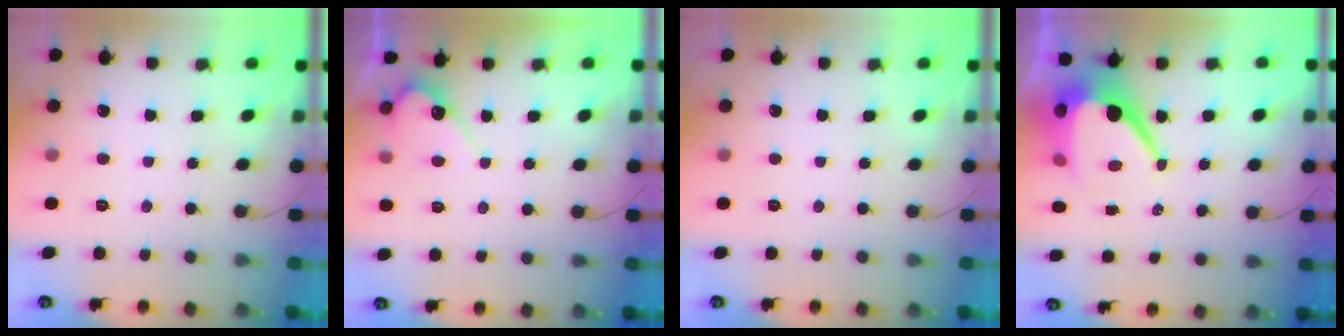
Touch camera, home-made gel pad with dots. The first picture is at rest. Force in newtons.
{"total": 5.7, "press": 5.7, "slide": 0.6}
{"total": 0.0}
{"total": 11.5, "press": 11.5, "slide": 1.0}